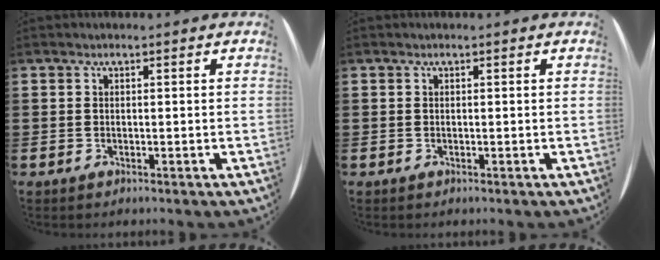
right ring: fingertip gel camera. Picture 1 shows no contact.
{"total": 0.0}